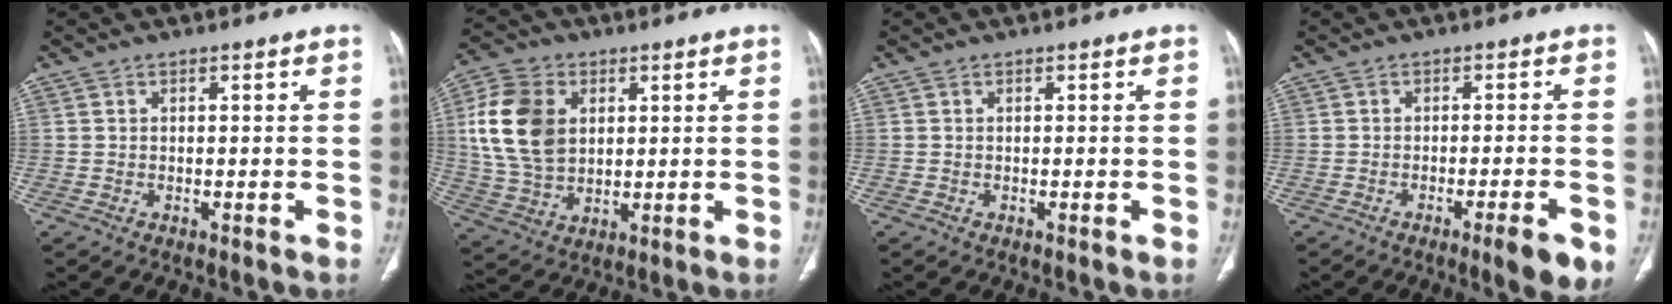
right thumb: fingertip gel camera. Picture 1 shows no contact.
{"total": 14.5, "force": [3.2, 10.3, 9.7], "torque": [-0.177, -0.002, 0.063]}
{"total": 0.0}
{"total": 6.2, "force": [-3.2, 0.9, 5.3], "torque": [-0.068, 0.003, -0.042]}